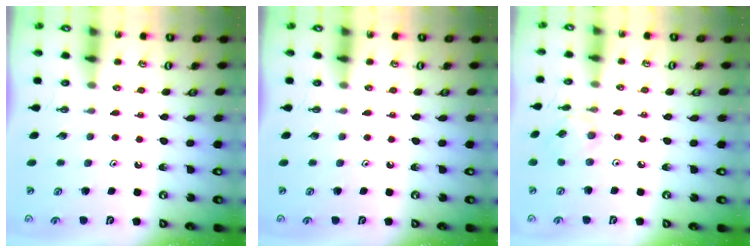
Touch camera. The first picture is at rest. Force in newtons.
{"total": 0.0}
{"total": 3.0, "press": 3.0, "slide": 0.1}